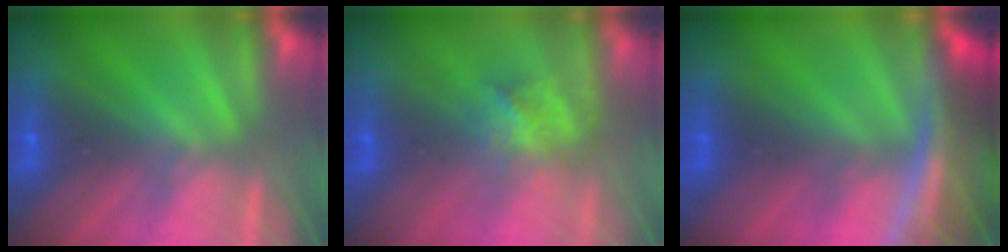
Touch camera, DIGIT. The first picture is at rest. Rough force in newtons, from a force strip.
{"total": 2.9}
{"total": 11.3}